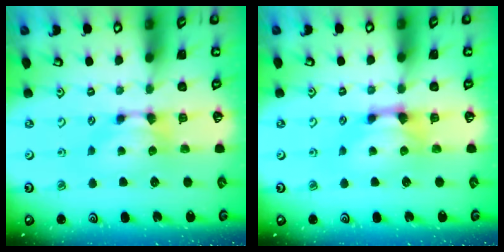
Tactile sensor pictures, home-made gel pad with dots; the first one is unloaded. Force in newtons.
{"total": 1.5, "press": 1.2, "slide": 0.9}